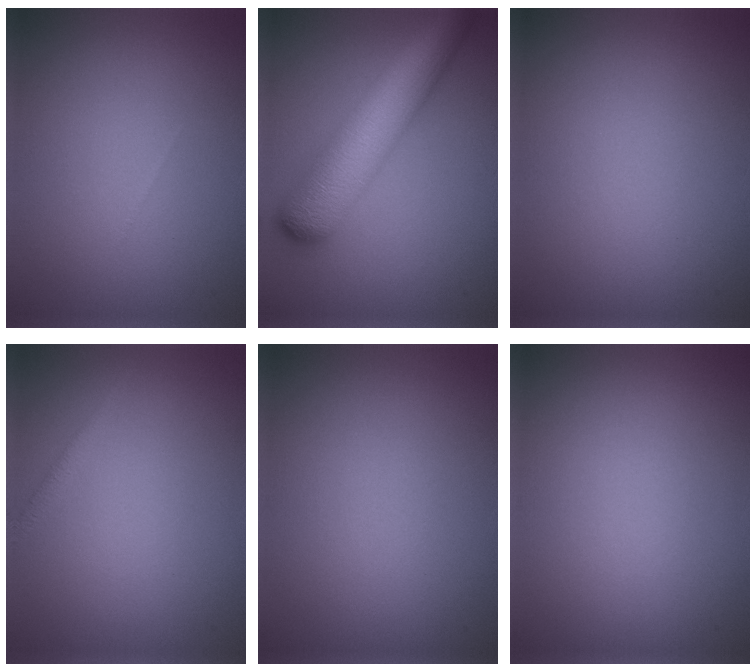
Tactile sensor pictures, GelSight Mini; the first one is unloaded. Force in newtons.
{"total": 9.5, "press": 9.5, "slide": 0.4}
{"total": 0.0}
{"total": 1.0, "press": 1.0, "slide": 0.0}
{"total": 0.0}
{"total": 0.0}